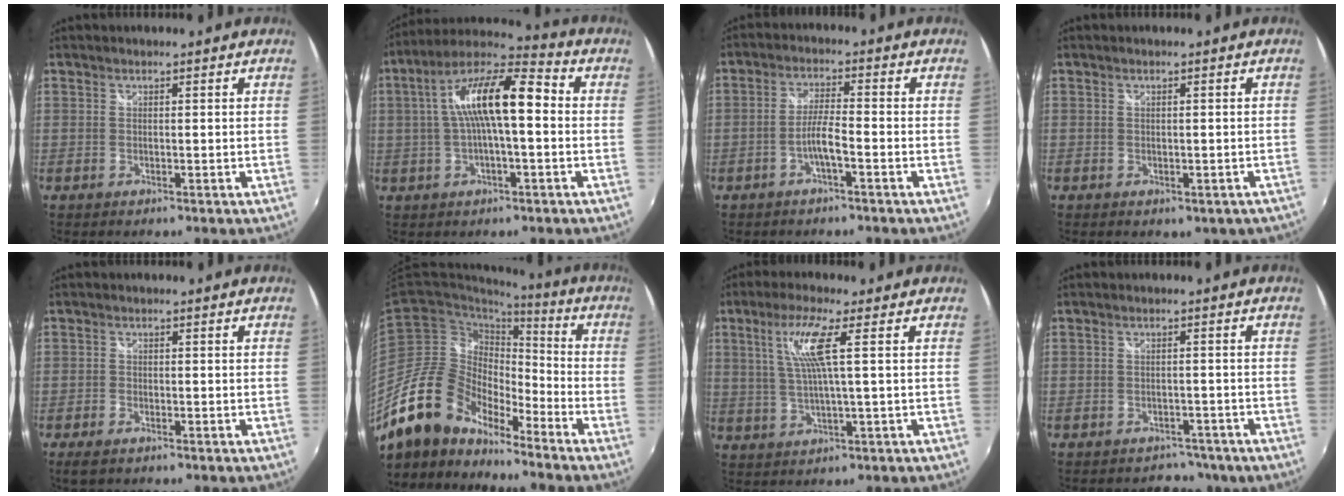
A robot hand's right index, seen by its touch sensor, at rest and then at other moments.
{"total": 14.3, "force": [0.6, 3.9, 13.8], "torque": [-0.252, 0.027, 0.004]}
{"total": 4.0, "force": [-2.0, 0.3, 3.4], "torque": [-0.071, 0.004, -0.038]}
{"total": 2.8, "force": [-1.6, 1.8, 1.4], "torque": [-0.026, -0.006, -0.013]}
{"total": 2.8, "force": [-2.0, 1.2, 1.6], "torque": [-0.038, -0.009, -0.037]}
{"total": 16.8, "force": [-13.8, 7.3, 6.2], "torque": [-0.122, 0.017, -0.264]}
{"total": 7.4, "force": [2.4, -0.4, 7.0], "torque": [-0.135, 0.001, 0.053]}
{"total": 7.4, "force": [-5.9, 3.9, 2.0], "torque": [-0.043, 0.003, -0.068]}